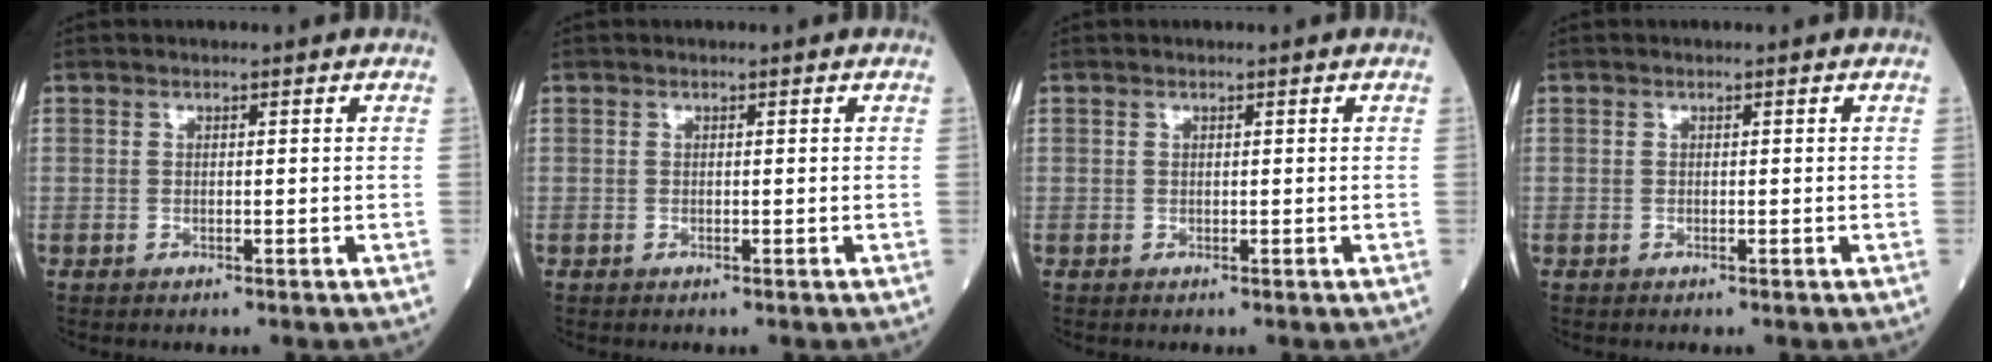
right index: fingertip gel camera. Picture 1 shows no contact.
{"total": 0.0}
{"total": 0.0}
{"total": 0.0}